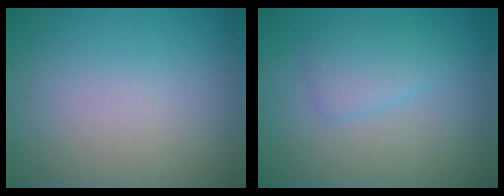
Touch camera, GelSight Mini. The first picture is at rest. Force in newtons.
{"total": 2.6, "press": 2.6, "slide": 0.1}